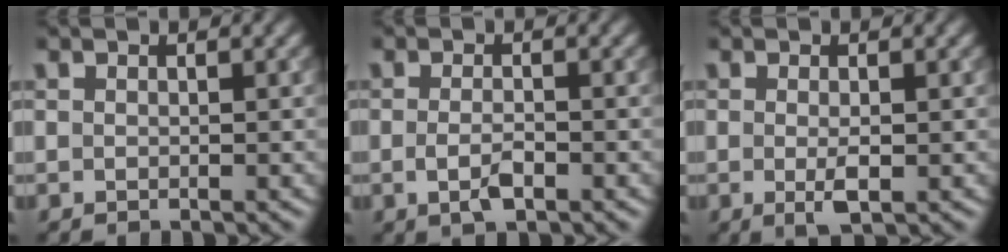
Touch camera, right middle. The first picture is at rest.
{"total": 1.8, "force": [-0.6, 0.6, 1.6], "torque": [-0.033, -0.006, -0.014]}
{"total": 1.9, "force": [-0.3, 0.4, 1.9], "torque": [-0.035, -0.007, -0.004]}